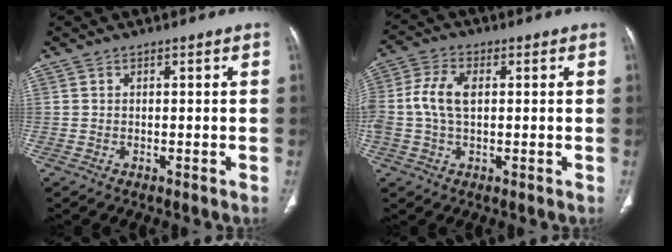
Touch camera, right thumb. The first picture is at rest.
{"total": 7.1, "force": [0.6, 4.0, 5.8], "torque": [-0.138, 0.016, 0.008]}